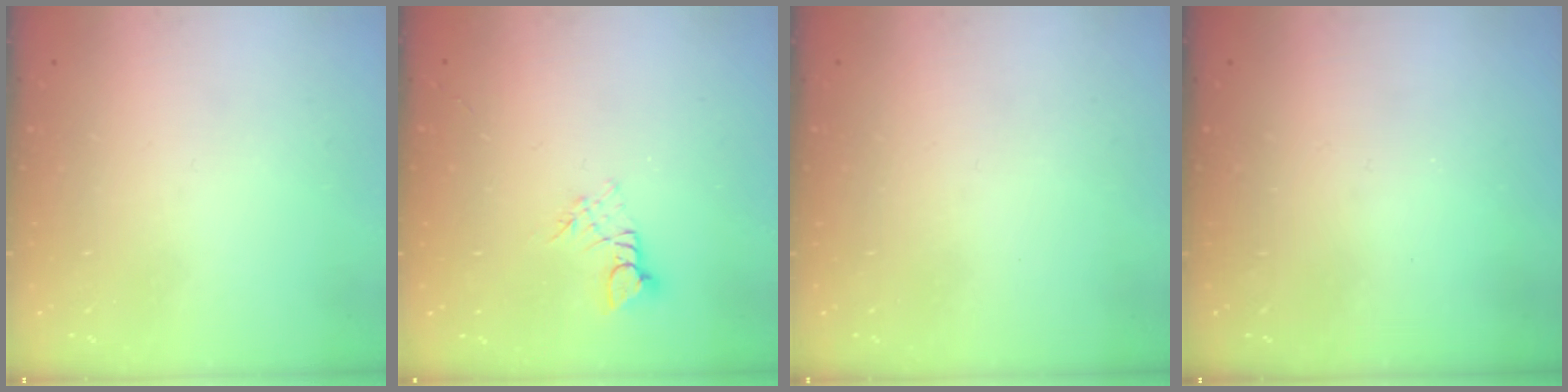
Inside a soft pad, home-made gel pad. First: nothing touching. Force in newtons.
{"total": 3.3, "press": 3.3, "slide": 0.1}
{"total": 0.0}
{"total": 0.0}